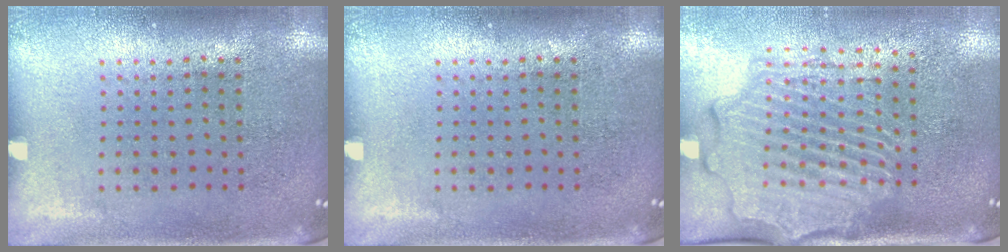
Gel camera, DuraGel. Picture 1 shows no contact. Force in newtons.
{"total": 0.0}
{"total": 2.6, "press": 2.3, "slide": 1.2}